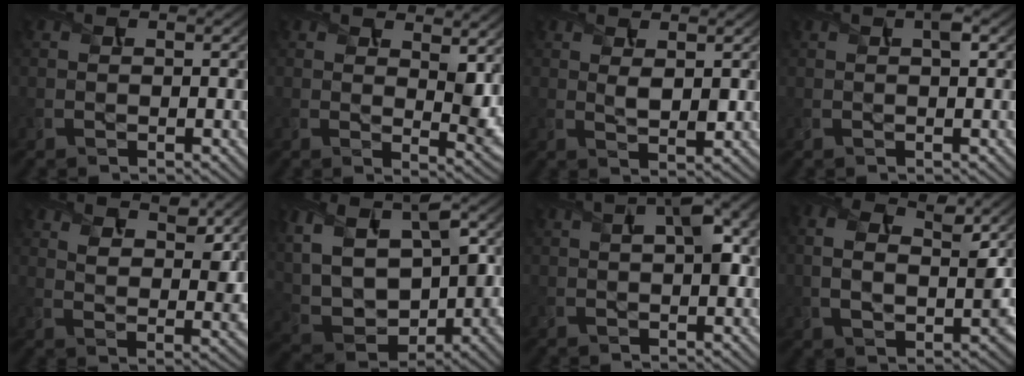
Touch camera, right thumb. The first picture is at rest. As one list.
[{"total": 6.0, "force": [3.3, 2.6, 4.3], "torque": [-0.073, -0.009, 0.056]}, {"total": 2.6, "force": [1.0, 1.0, 2.1], "torque": [-0.045, -0.007, 0.023]}, {"total": 1.3, "force": [0.5, 0.2, 1.2], "torque": [-0.023, 0.005, 0.008]}, {"total": 7.0, "force": [5.0, 2.8, 3.9], "torque": [-0.074, -0.009, 0.091]}, {"total": 14.7, "force": [2.9, 9.7, 10.7], "torque": [-0.240, 0.009, 0.071]}, {"total": 5.5, "force": [1.4, 1.7, 5.0], "torque": [-0.078, 0.015, 0.019]}, {"total": 7.8, "force": [0.9, 5.2, 5.8], "torque": [-0.086, 0.003, 0.006]}]